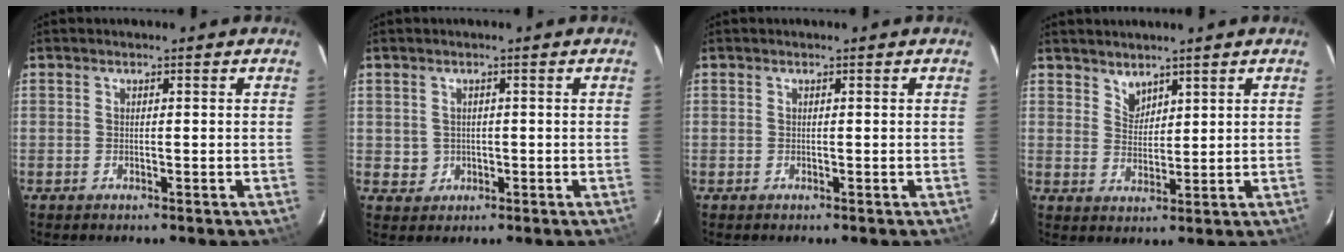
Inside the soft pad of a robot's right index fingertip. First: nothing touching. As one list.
[{"total": 2.6, "force": [0.0, 2.6, 0.1], "torque": [0.000, 0.007, 0.007]}, {"total": 0.0}, {"total": 3.1, "force": [2.7, 1.4, 0.6], "torque": [-0.004, 0.002, 0.051]}]